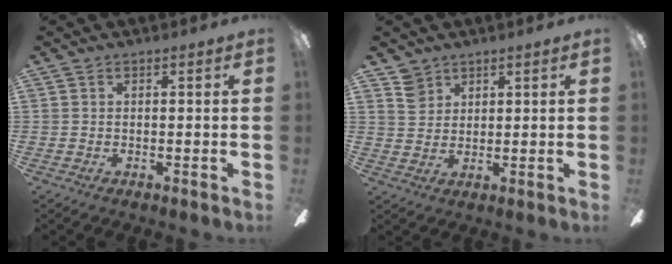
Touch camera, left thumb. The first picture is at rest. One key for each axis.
{"total": 5.1, "fx": 3.6, "fy": 3.4, "fz": 1.0, "tx": -0.017, "ty": -0.009, "tz": 0.067}